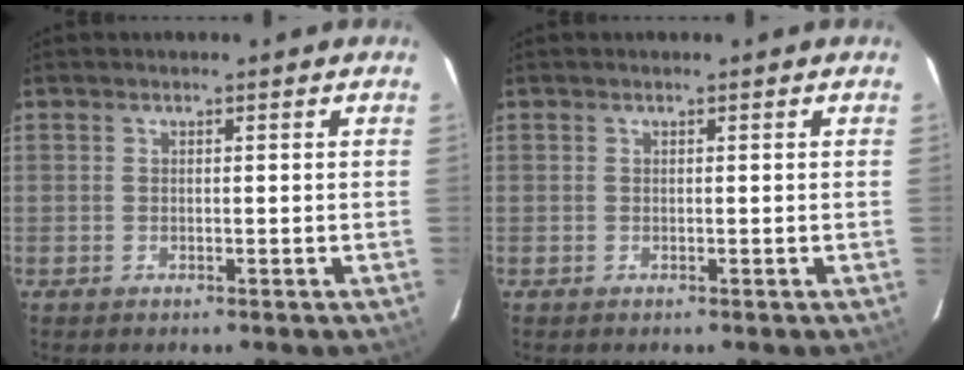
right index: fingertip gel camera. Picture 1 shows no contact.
{"total": 0.0}